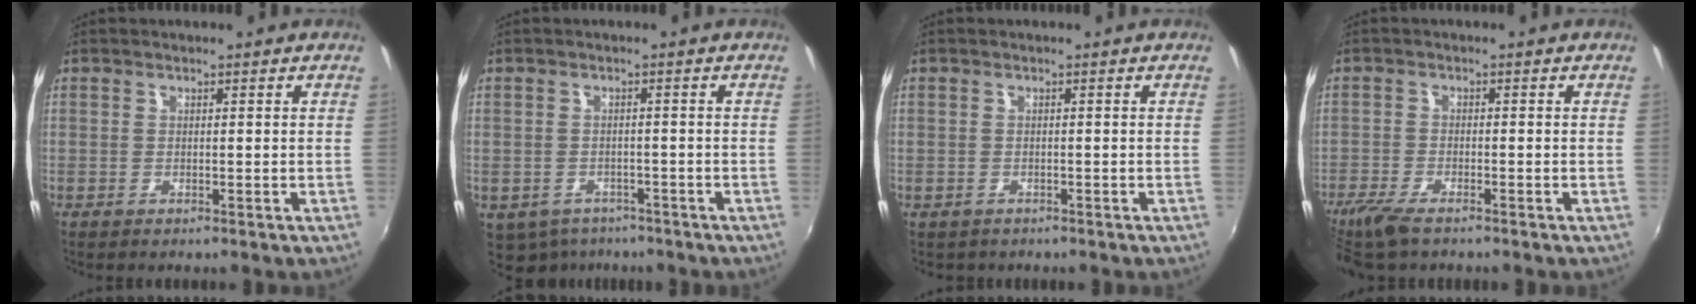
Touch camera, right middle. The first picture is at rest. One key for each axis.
{"total": 7.9, "fx": -4.9, "fy": 5.3, "fz": 3.0, "tx": -0.081, "ty": -0.026, "tz": -0.063}
{"total": 1.3, "fx": -0.7, "fy": 1.1, "fz": 0.2, "tx": -0.007, "ty": -0.003, "tz": -0.007}
{"total": 6.1, "fx": -4.8, "fy": 1.4, "fz": 3.5, "tx": -0.094, "ty": -0.022, "tz": -0.094}